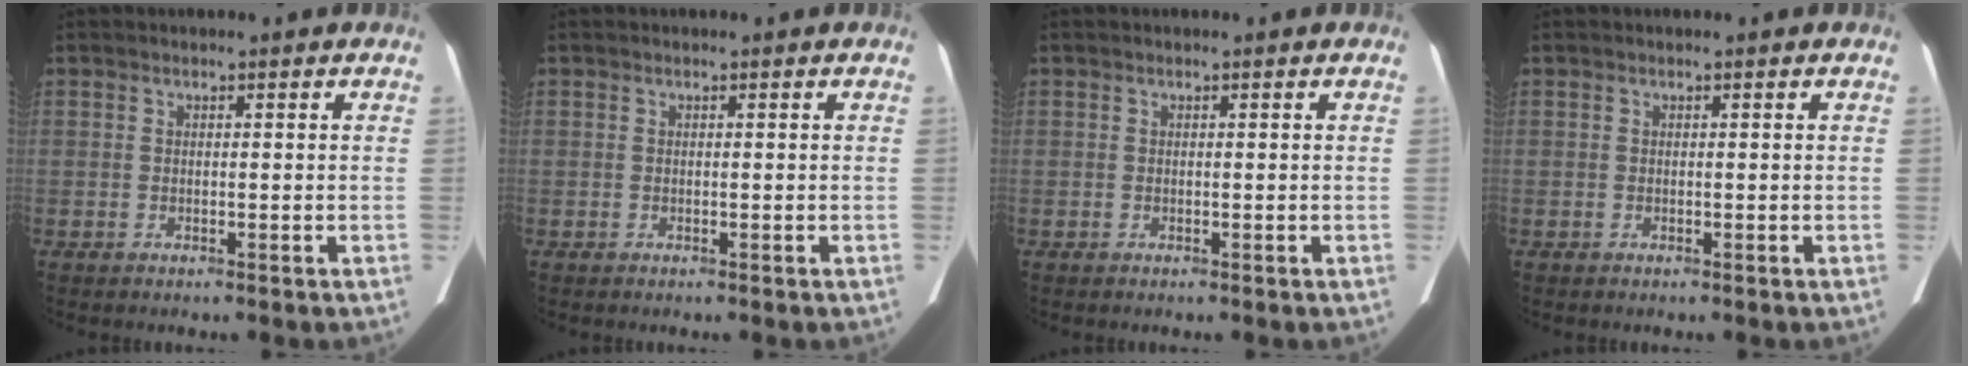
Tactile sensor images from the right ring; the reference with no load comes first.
{"total": 0.0}
{"total": 0.0}
{"total": 0.0}